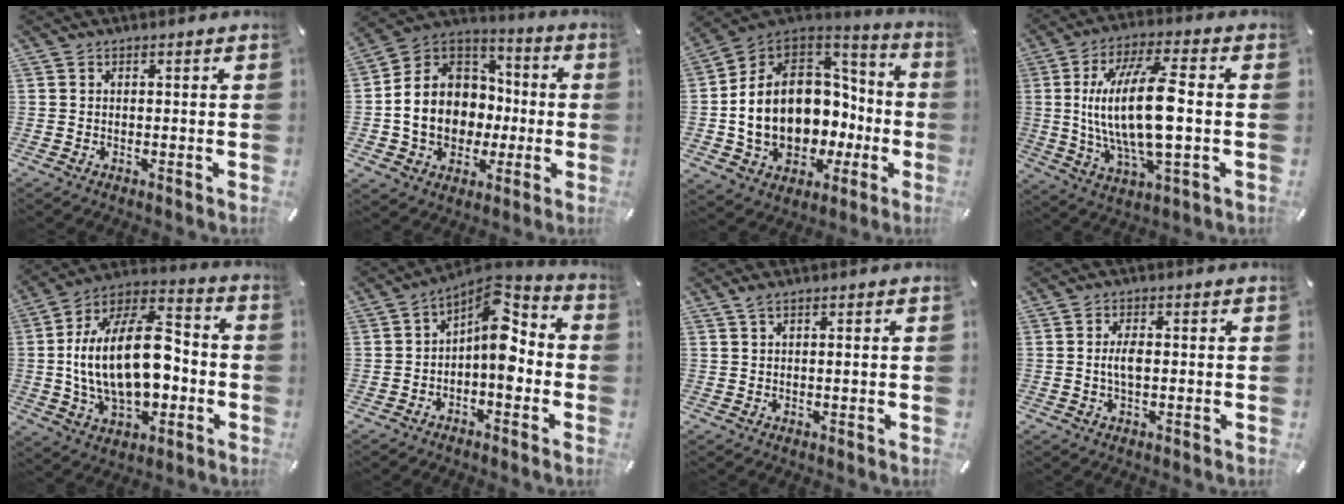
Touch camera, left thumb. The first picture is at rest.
{"total": 14.1, "force": [-2.6, 12.4, 6.2], "torque": [-0.145, 0.008, -0.039]}
{"total": 19.1, "force": [-1.5, 15.0, 11.8], "torque": [-0.241, -0.012, -0.014]}
{"total": 19.3, "force": [0.5, 6.4, 18.2], "torque": [-0.381, -0.011, -0.002]}
{"total": 24.3, "force": [-0.9, 14.2, 19.7], "torque": [-0.366, -0.003, -0.016]}
{"total": 10.1, "force": [0.8, 5.4, 8.5], "torque": [-0.137, -0.026, 0.010]}
{"total": 1.5, "force": [0.6, 0.1, 1.4], "torque": [-0.030, 0.000, 0.009]}
{"total": 3.3, "force": [-0.1, 1.4, 3.0], "torque": [-0.066, -0.001, -0.004]}